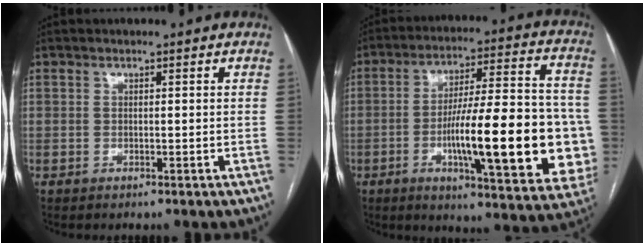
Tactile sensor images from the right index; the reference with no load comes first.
{"total": 24.0, "force": [-5.0, 4.4, 23.1], "torque": [-0.283, 0.012, -0.062]}